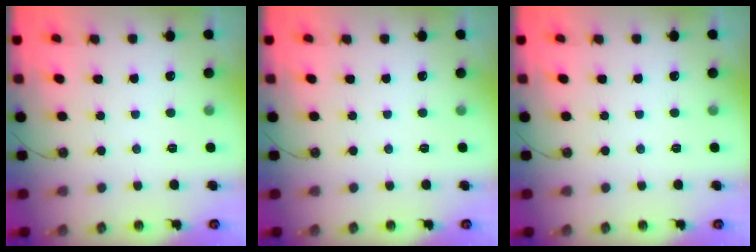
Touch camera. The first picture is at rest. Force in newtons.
{"total": 0.0}
{"total": 0.0}